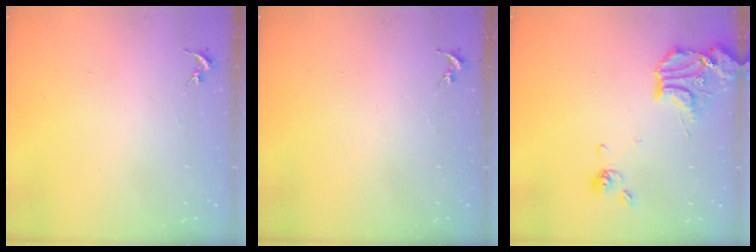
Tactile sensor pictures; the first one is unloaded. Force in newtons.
{"total": 0.0}
{"total": 14.9, "press": 14.7, "slide": 2.2}